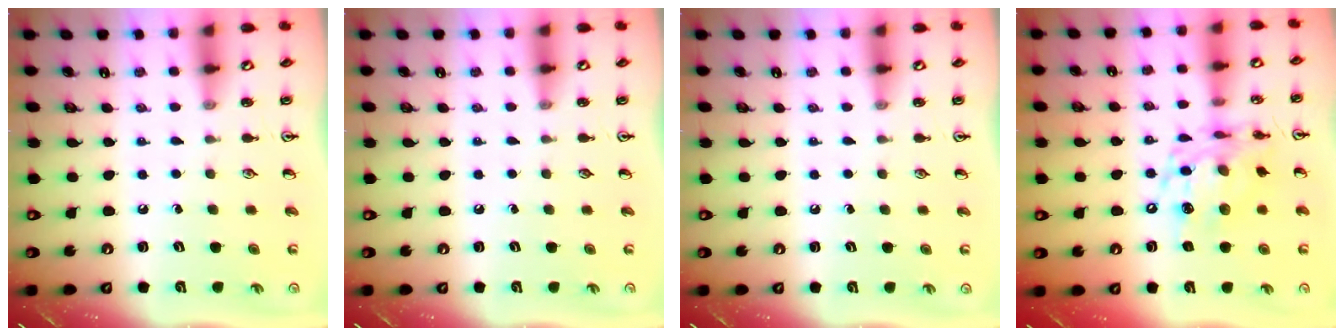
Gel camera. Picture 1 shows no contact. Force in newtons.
{"total": 0.0}
{"total": 0.0}
{"total": 13.8, "press": 13.8, "slide": 1.1}